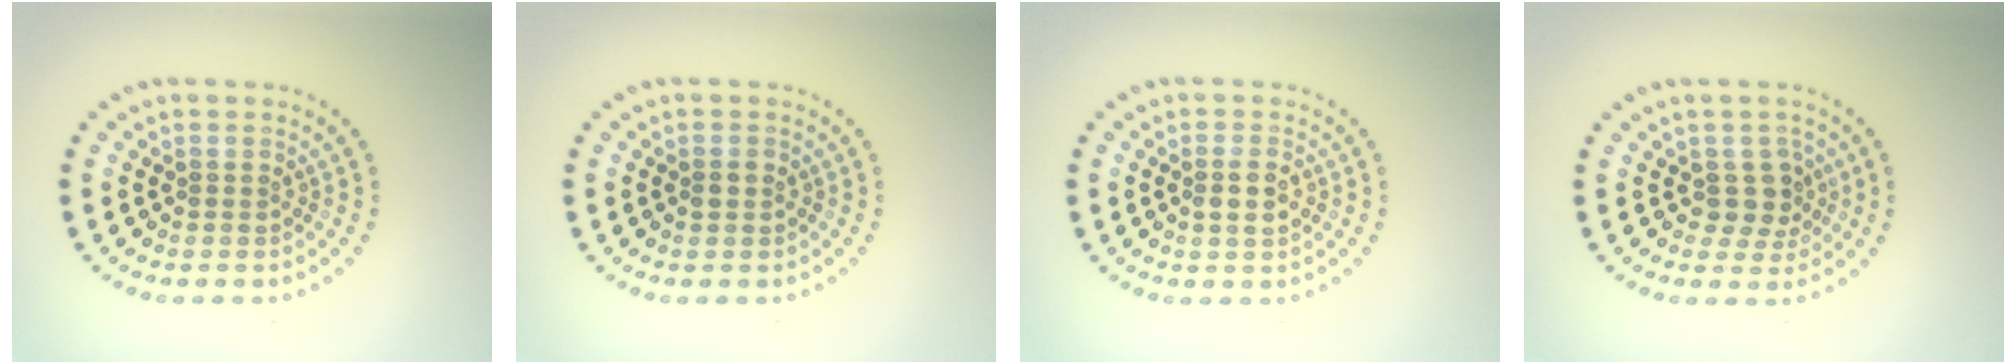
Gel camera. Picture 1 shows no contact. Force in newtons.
{"total": 1.1, "press": 1.1, "slide": 0.0}
{"total": 1.7, "press": 1.7, "slide": 0.2}
{"total": 2.4, "press": 1.9, "slide": 1.5}